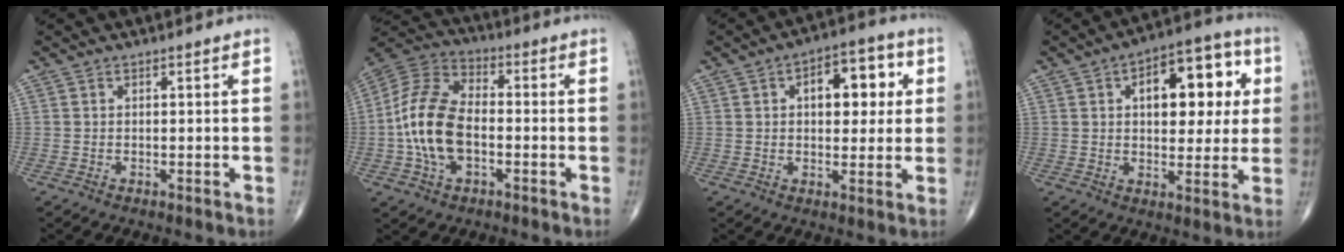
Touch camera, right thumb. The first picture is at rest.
{"total": 14.7, "force": [-2.3, 8.6, 11.8], "torque": [-0.240, 0.031, -0.049]}
{"total": 11.2, "force": [2.7, 6.2, 8.9], "torque": [-0.081, 0.010, 0.033]}
{"total": 16.1, "force": [3.9, 8.6, 13.0], "torque": [-0.133, 0.013, 0.052]}